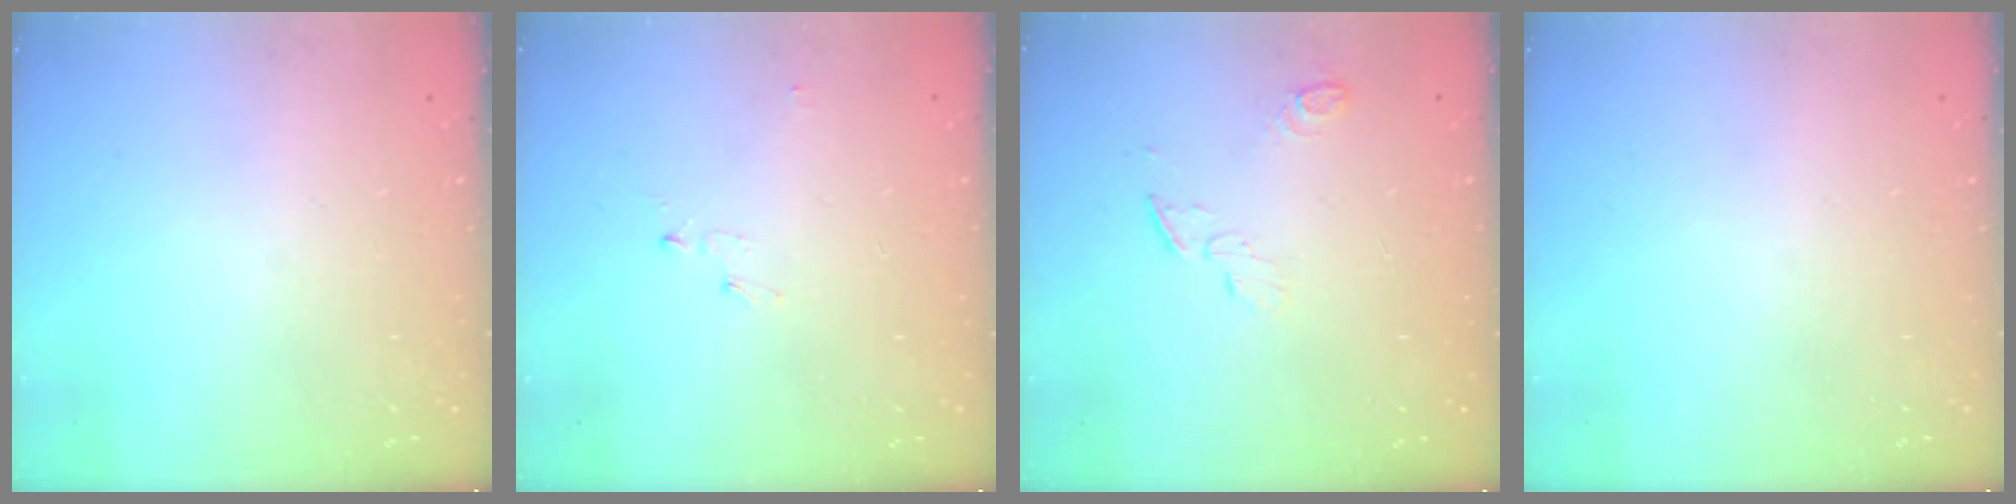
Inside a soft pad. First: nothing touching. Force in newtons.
{"total": 2.8, "press": 2.8, "slide": 0.3}
{"total": 5.1, "press": 5.0, "slide": 0.5}
{"total": 0.0}